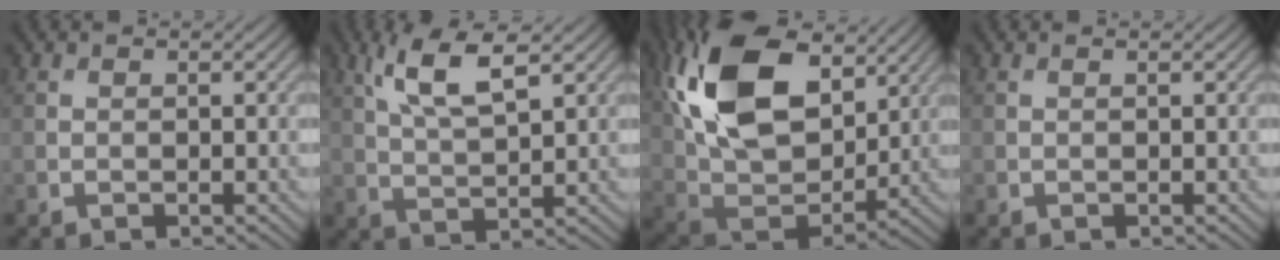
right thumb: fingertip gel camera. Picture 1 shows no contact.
{"total": 7.5, "force": [3.8, 2.5, 6.0], "torque": [-0.130, 0.006, 0.077]}
{"total": 17.8, "force": [7.5, 10.7, 12.1], "torque": [-0.278, 0.017, 0.141]}
{"total": 0.0}